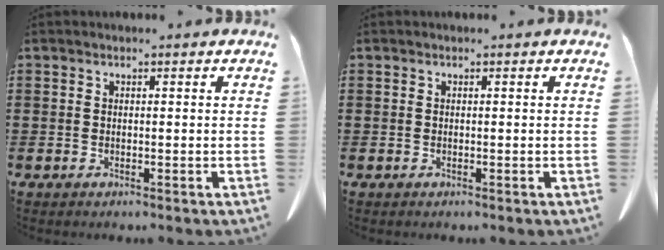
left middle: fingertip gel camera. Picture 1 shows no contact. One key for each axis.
{"total": 0.0}